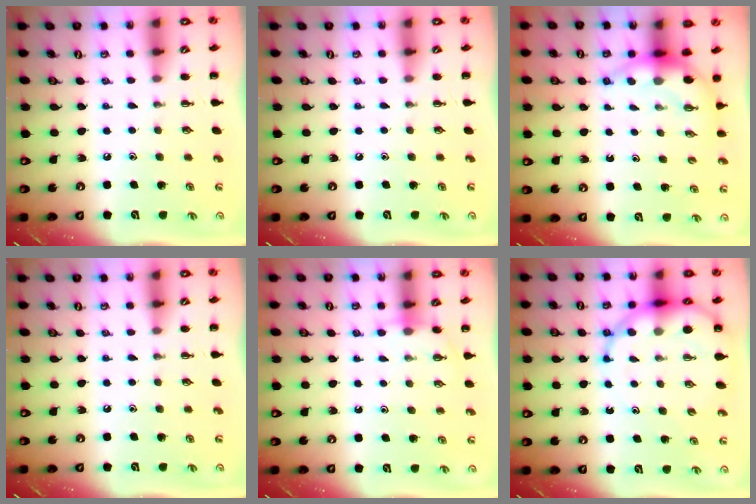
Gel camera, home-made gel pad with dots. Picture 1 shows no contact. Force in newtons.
{"total": 0.0}
{"total": 6.6, "press": 6.5, "slide": 1.2}
{"total": 0.0}
{"total": 4.3, "press": 4.1, "slide": 1.2}
{"total": 11.9, "press": 11.5, "slide": 3.0}